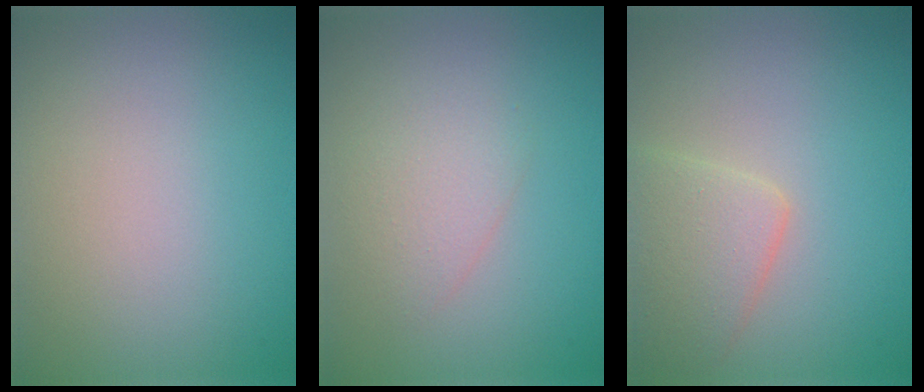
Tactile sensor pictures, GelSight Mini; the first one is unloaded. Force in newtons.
{"total": 2.2, "press": 2.2, "slide": 0.0}
{"total": 3.6, "press": 3.6, "slide": 0.2}